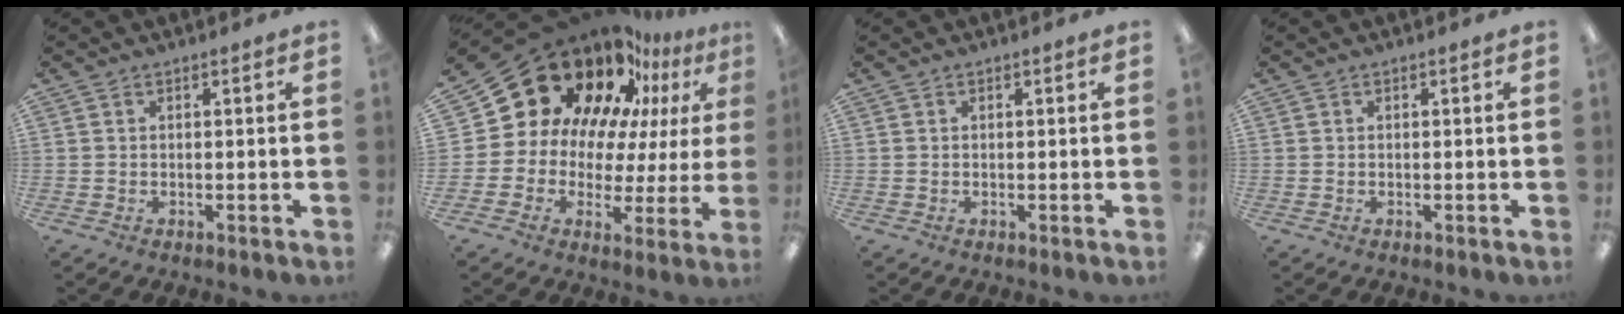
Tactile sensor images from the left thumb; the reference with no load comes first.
{"total": 21.6, "force": [13.7, 13.7, 9.5], "torque": [-0.156, -0.097, 0.261]}
{"total": 0.0}
{"total": 0.0}